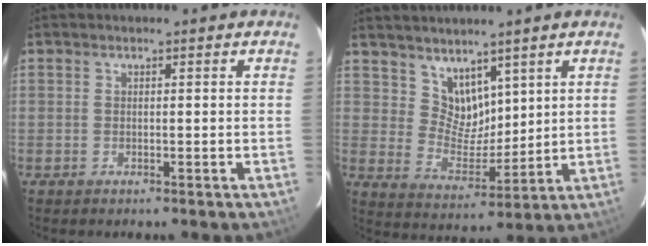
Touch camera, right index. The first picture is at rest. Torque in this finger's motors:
{"motor_torque": [-0.10, 0.14, 0.05, 0.00]}